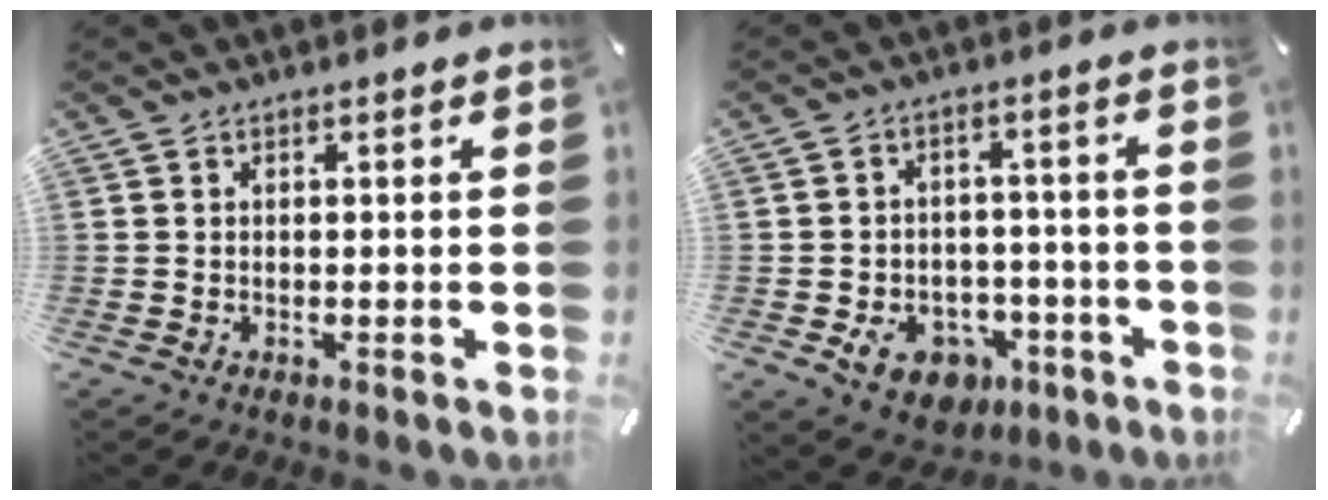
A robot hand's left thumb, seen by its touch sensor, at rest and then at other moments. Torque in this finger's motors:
{"motor_torque": [0.51, 0.76, 0.75, 0.34, 0.22]}